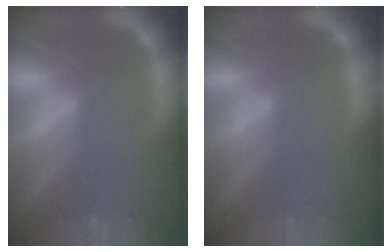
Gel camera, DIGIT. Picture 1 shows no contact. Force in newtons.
{"total": 0.0}